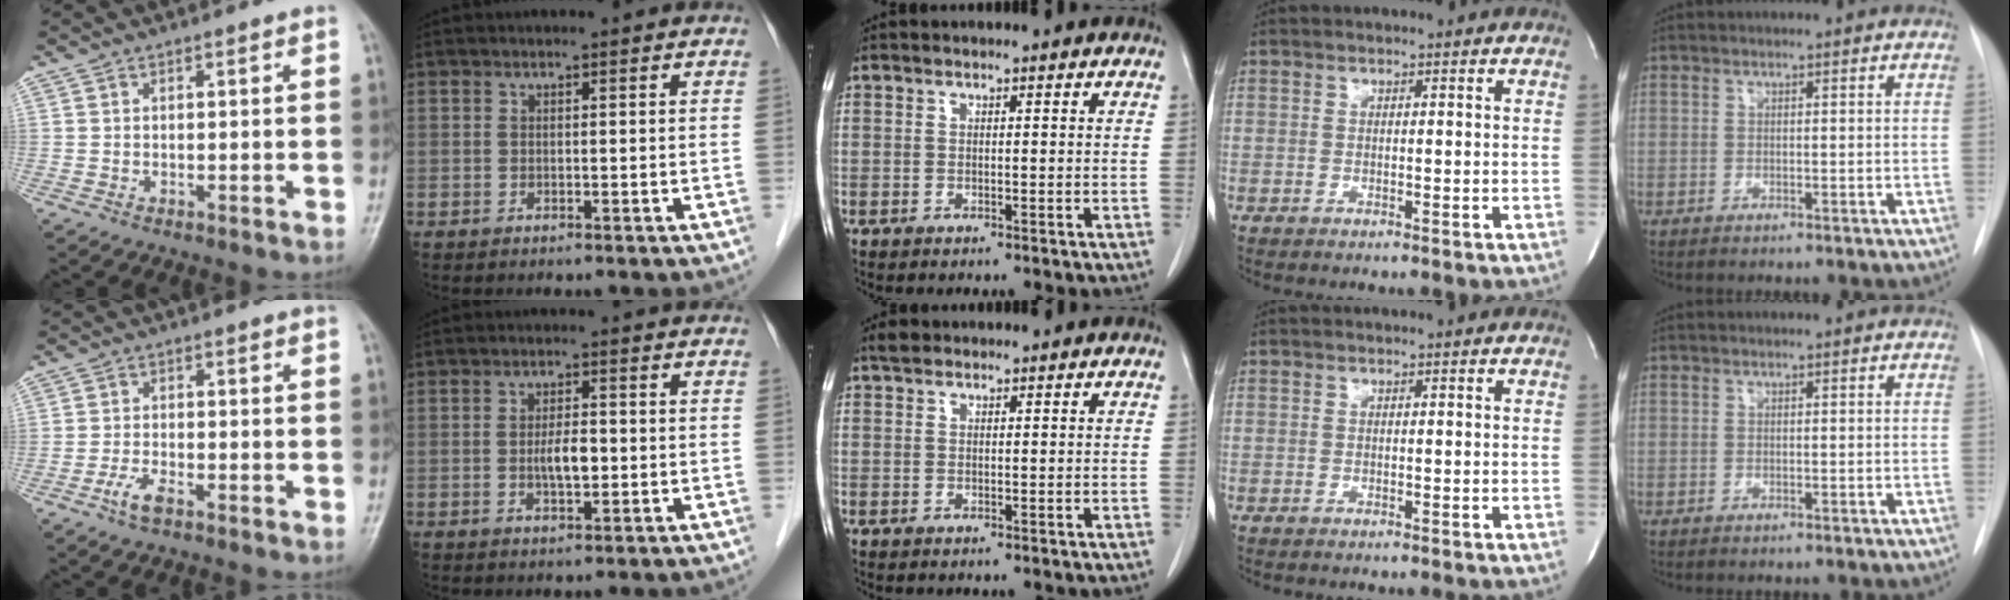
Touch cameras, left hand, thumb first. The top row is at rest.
{"thumb": {"total": 3.6, "force": [-2.2, 1.3, 2.5], "torque": [-0.057, 0.013, -0.044]}, "index": {"total": 3.7, "force": [-0.5, 1.2, 3.4], "torque": [-0.063, -0.001, -0.009]}, "middle": {"total": 1.3, "force": [1.1, 0.6, 0.4], "torque": [-0.011, 0.011, 0.019]}}